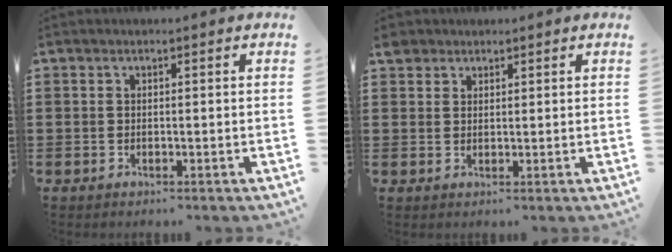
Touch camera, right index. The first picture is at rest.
{"total": 2.3, "force": [1.8, 1.3, 0.2], "torque": [-0.011, 0.009, 0.036]}